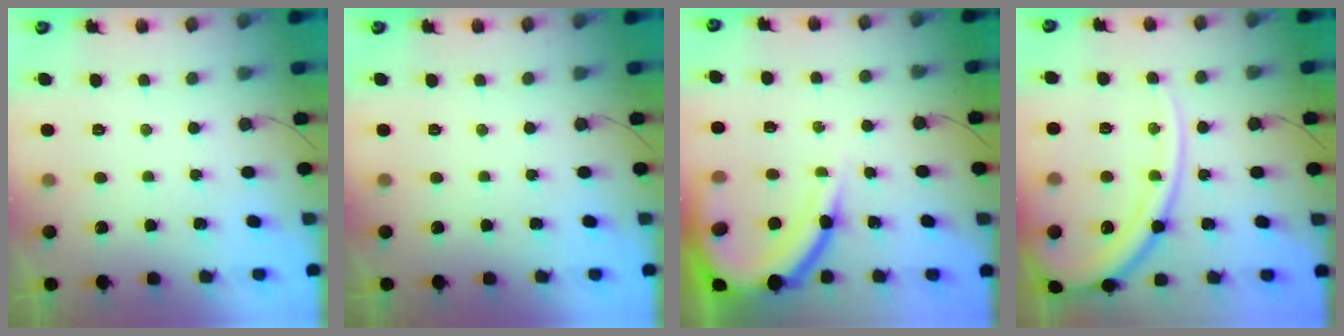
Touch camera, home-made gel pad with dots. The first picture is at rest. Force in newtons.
{"total": 0.0}
{"total": 13.3, "press": 13.3, "slide": 1.2}
{"total": 18.3, "press": 18.2, "slide": 1.9}